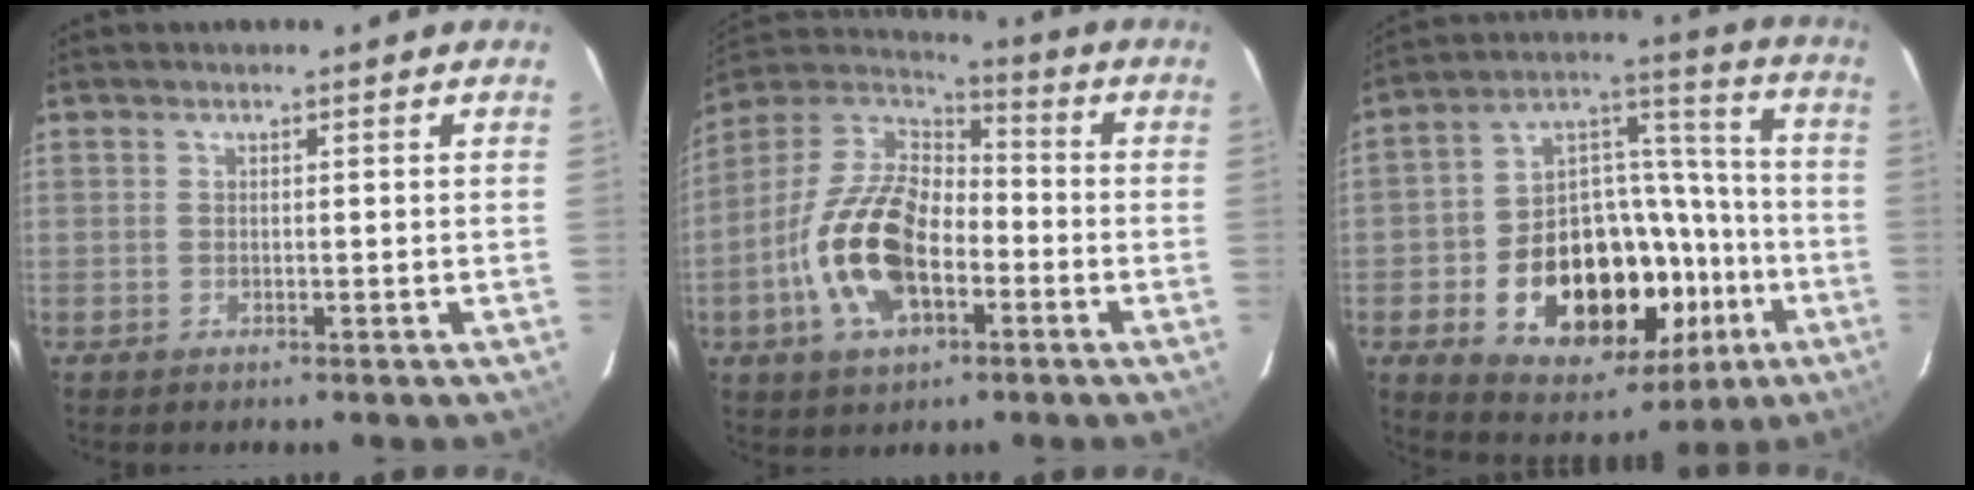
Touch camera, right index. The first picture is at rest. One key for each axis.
{"total": 18.3, "fx": -5.6, "fy": 10.6, "fz": 13.9, "tx": -0.294, "ty": 0.004, "tz": -0.101}
{"total": 26.6, "fx": -9.7, "fy": 17.2, "fz": 17.8, "tx": -0.319, "ty": 0.034, "tz": -0.123}